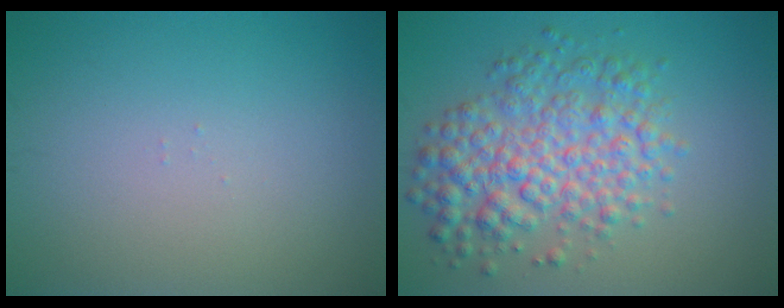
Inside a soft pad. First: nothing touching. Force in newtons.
{"total": 6.2, "press": 6.2, "slide": 0.0}